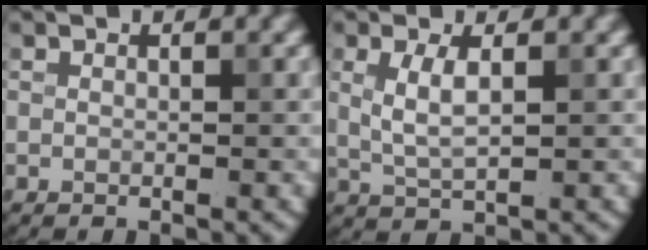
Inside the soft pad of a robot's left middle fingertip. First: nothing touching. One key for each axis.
{"total": 2.8, "fx": 0.5, "fy": 0.9, "fz": 2.5, "tx": -0.057, "ty": 0.000, "tz": 0.013}